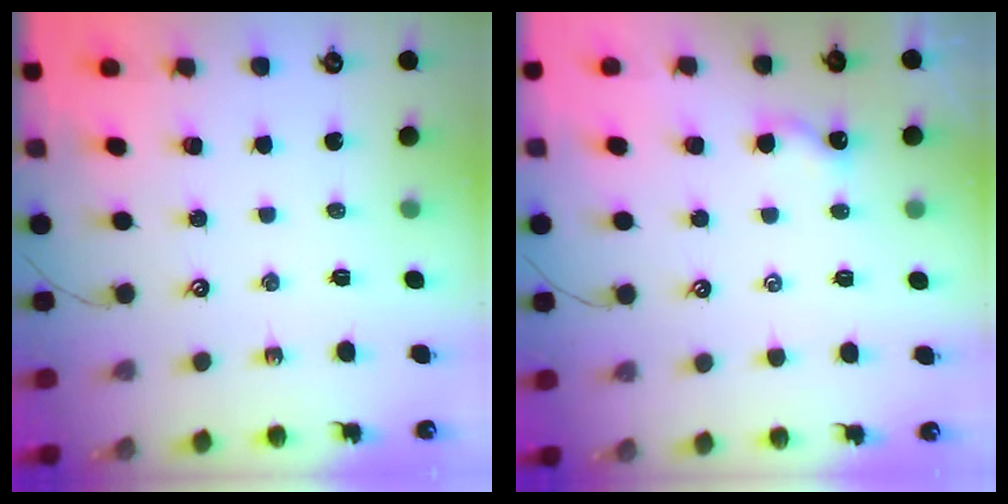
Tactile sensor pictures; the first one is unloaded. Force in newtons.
{"total": 2.0, "press": 2.0, "slide": 0.2}